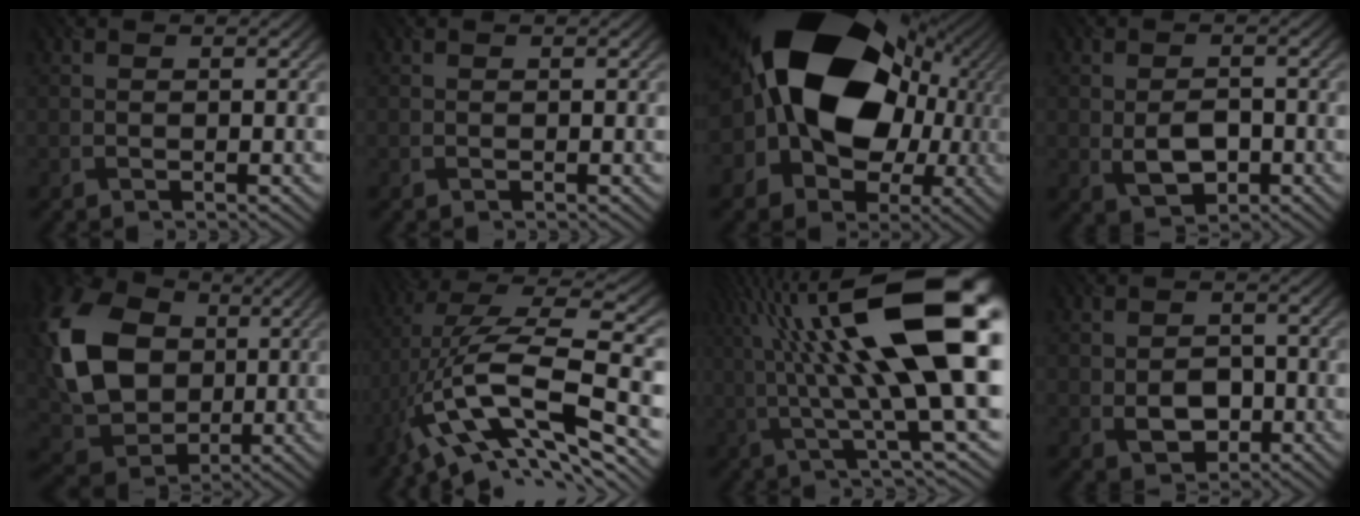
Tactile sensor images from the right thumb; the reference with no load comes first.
{"total": 0.0}
{"total": 20.5, "force": [2.5, 15.4, 13.3], "torque": [-0.235, -0.008, 0.047]}
{"total": 4.2, "force": [-1.0, 2.6, 3.2], "torque": [-0.061, -0.005, -0.017]}
{"total": 15.3, "force": [2.3, 11.5, 9.8], "torque": [-0.247, 0.019, 0.037]}
{"total": 15.0, "force": [-4.9, 4.2, 13.6], "torque": [-0.262, 0.024, -0.091]}
{"total": 20.8, "force": [5.1, 5.1, 19.5], "torque": [-0.341, 0.038, 0.098]}
{"total": 4.3, "force": [-1.1, 3.1, 2.7], "torque": [-0.049, -0.005, -0.021]}